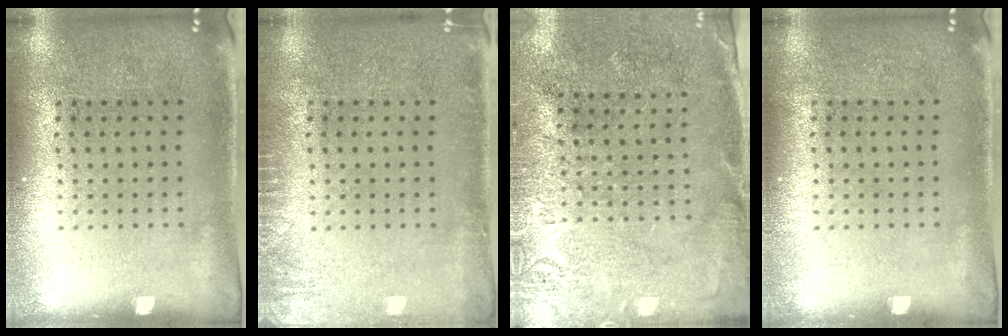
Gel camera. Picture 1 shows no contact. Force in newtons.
{"total": 1.4, "press": 1.4, "slide": 0.3}
{"total": 2.7, "press": 2.6, "slide": 0.6}
{"total": 0.0}